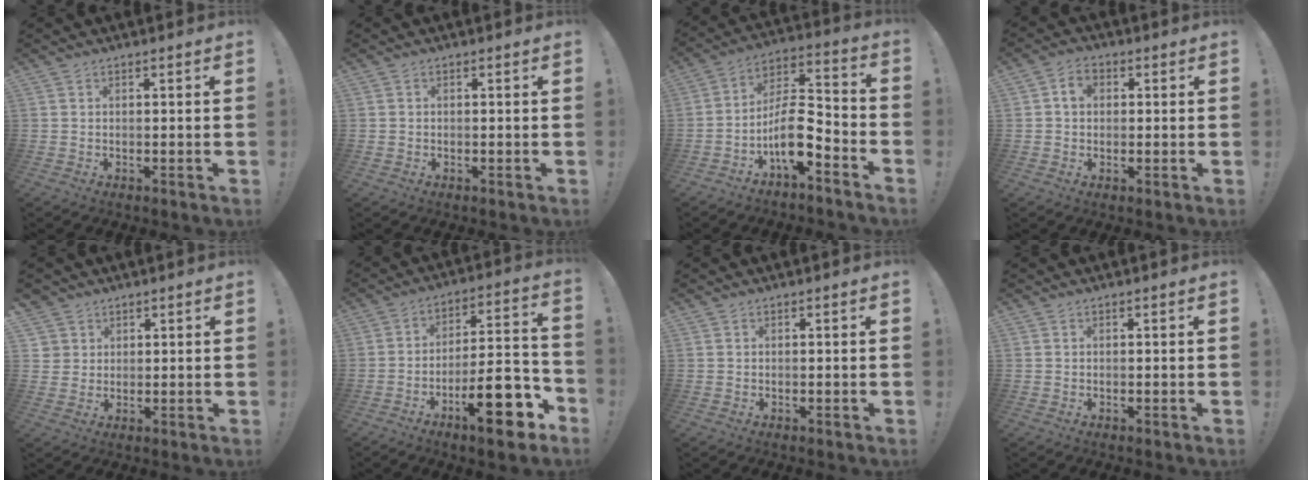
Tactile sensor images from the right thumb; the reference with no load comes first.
{"total": 0.5, "force": [-0.1, 0.5, 0.1], "torque": [-0.005, 0.004, -0.002]}
{"total": 12.7, "force": [-5.6, 5.5, 10.0], "torque": [-0.190, 0.028, -0.091]}
{"total": 4.5, "force": [1.1, 3.4, 2.9], "torque": [-0.046, 0.008, 0.020]}
{"total": 4.1, "force": [2.0, 3.5, 0.3], "torque": [-0.009, -0.011, 0.039]}
{"total": 19.5, "force": [-9.9, 6.2, 15.7], "torque": [-0.215, 0.069, -0.150]}
{"total": 0.0}
{"total": 0.0}